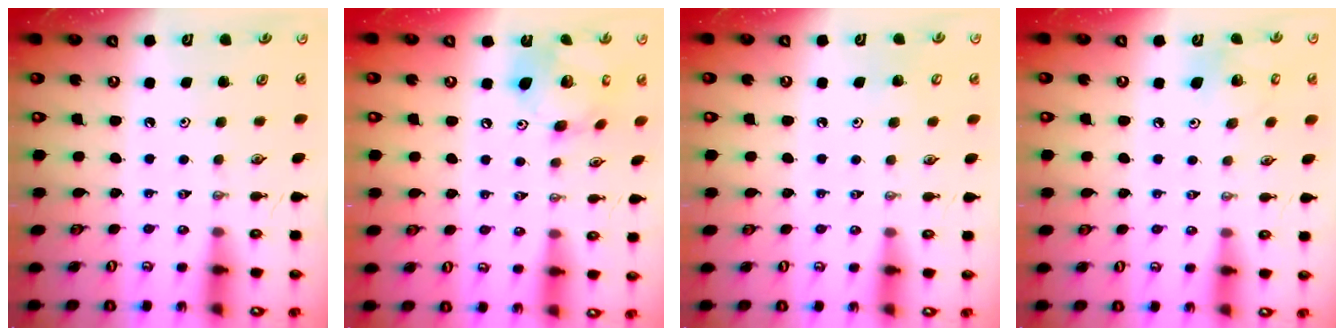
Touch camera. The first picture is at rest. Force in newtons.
{"total": 15.6, "press": 15.5, "slide": 1.6}
{"total": 4.3, "press": 4.3, "slide": 0.4}
{"total": 8.4, "press": 8.2, "slide": 1.8}